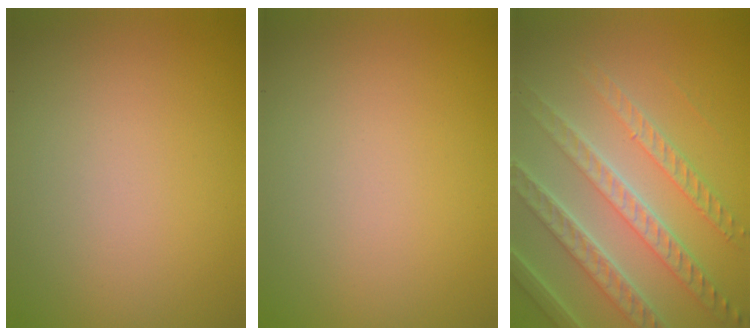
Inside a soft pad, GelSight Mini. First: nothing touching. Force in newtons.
{"total": 0.0}
{"total": 6.8, "press": 5.3, "slide": 4.3}